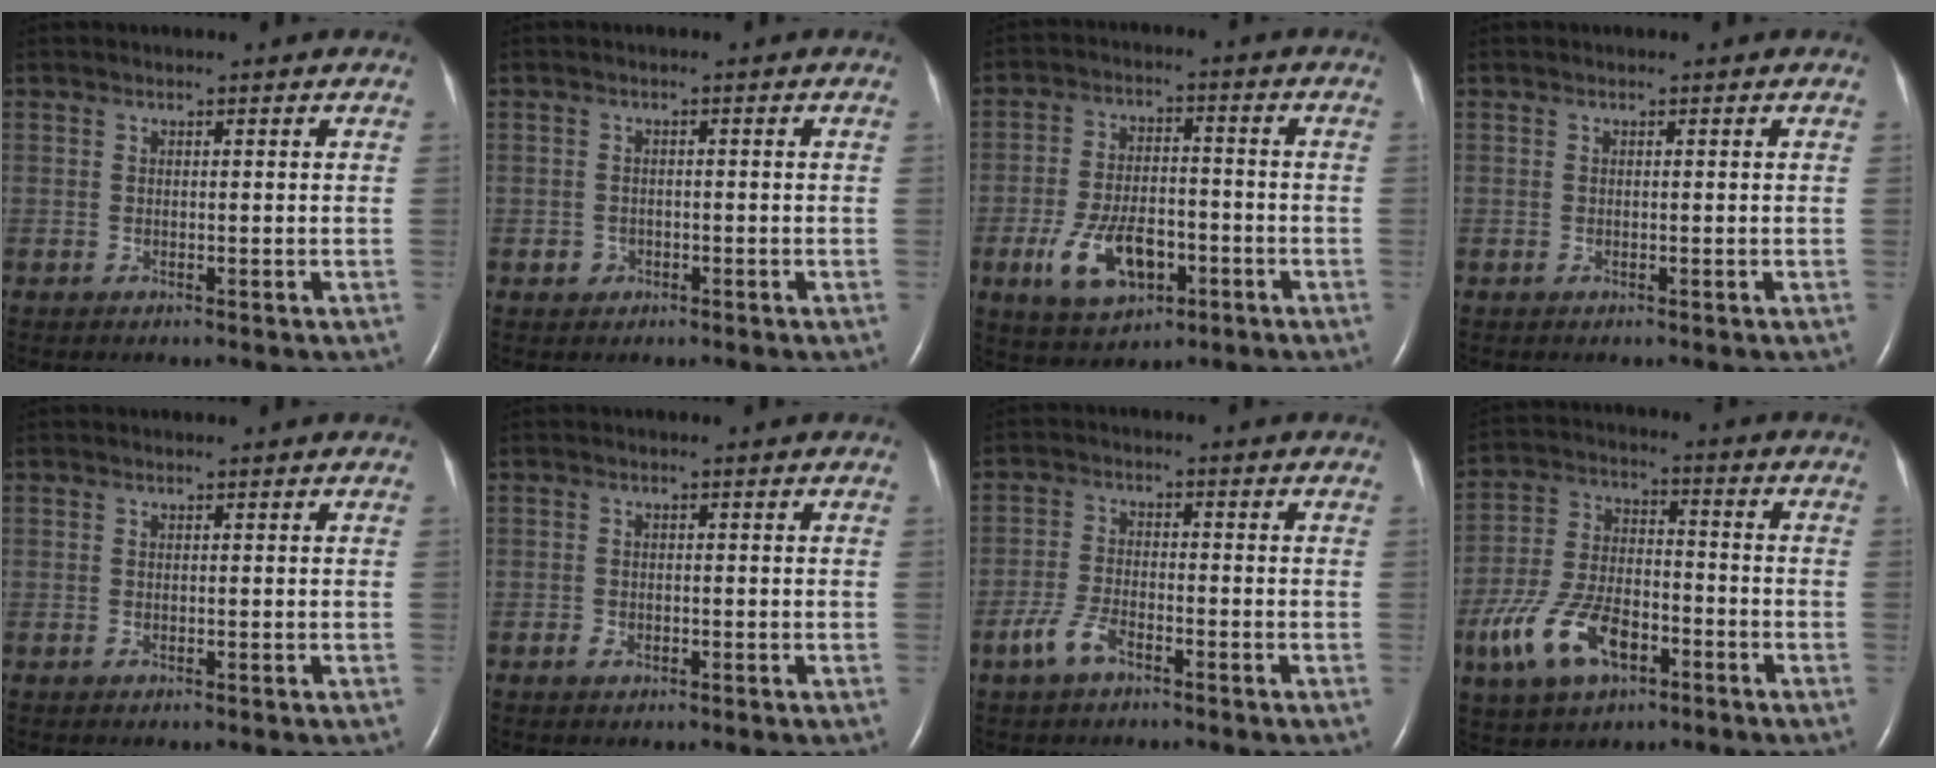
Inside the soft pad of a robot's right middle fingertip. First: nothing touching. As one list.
[{"total": 1.4, "force": [-0.7, 1.2, 0.2], "torque": [-0.001, 0.006, -0.010]}, {"total": 10.0, "force": [-3.9, 5.1, 7.6], "torque": [-0.154, 0.000, -0.062]}, {"total": 0.0}, {"total": 0.0}, {"total": 1.2, "force": [-0.6, 0.9, 0.6], "torque": [-0.012, 0.003, -0.007]}, {"total": 4.6, "force": [-3.0, 1.7, 3.1], "torque": [-0.074, -0.002, -0.058]}, {"total": 12.2, "force": [-5.7, 6.0, 9.0], "torque": [-0.202, 0.006, -0.100]}]